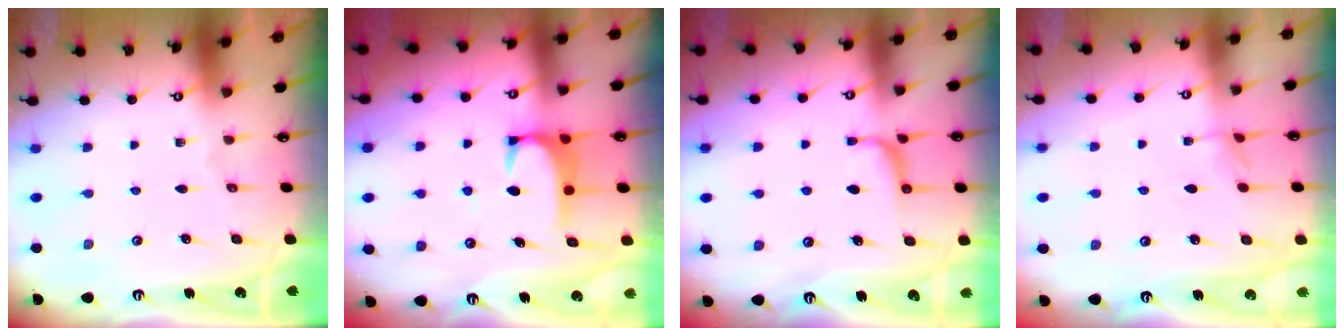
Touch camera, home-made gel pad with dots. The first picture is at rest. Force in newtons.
{"total": 2.5, "press": 2.4, "slide": 0.7}
{"total": 1.0, "press": 0.8, "slide": 0.7}
{"total": 3.5, "press": 3.5, "slide": 0.4}